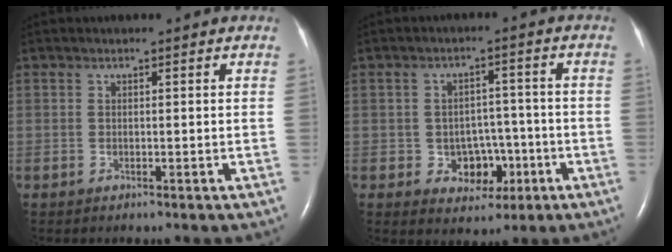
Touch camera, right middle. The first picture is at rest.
{"total": 5.8, "force": [-1.9, 4.5, 3.1], "torque": [-0.040, 0.018, -0.019]}